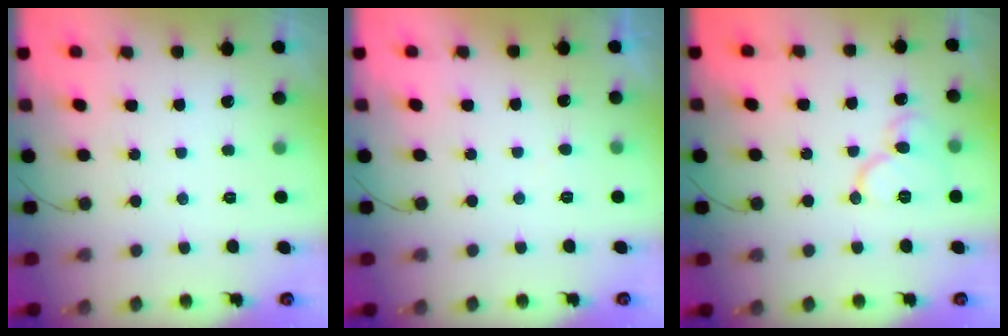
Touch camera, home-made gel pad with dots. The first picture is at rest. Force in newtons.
{"total": 2.3, "press": 2.3, "slide": 0.1}
{"total": 11.1, "press": 11.0, "slide": 1.5}